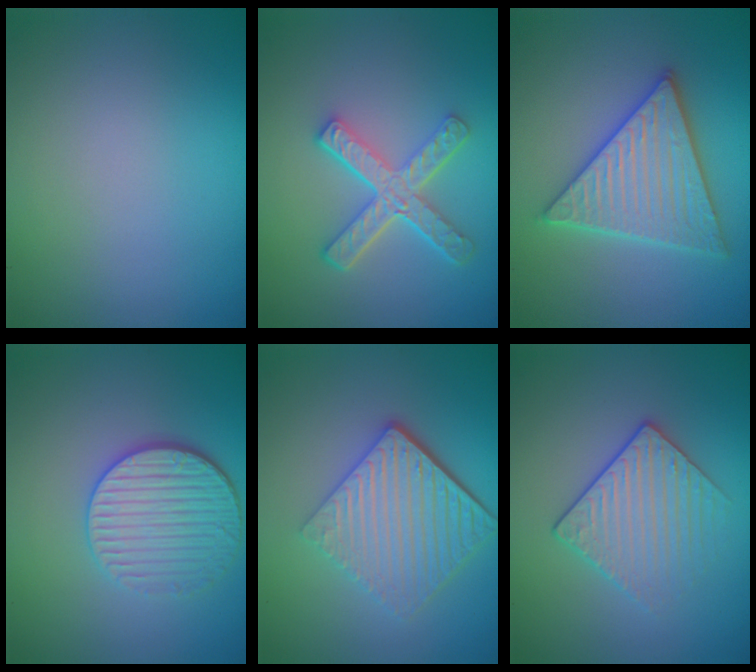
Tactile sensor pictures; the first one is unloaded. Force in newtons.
{"total": 4.8, "press": 3.4, "slide": 3.4}
{"total": 5.6, "press": 5.5, "slide": 0.7}
{"total": 4.3, "press": 3.6, "slide": 2.3}
{"total": 6.2, "press": 4.1, "slide": 4.6}
{"total": 3.1, "press": 2.8, "slide": 1.2}